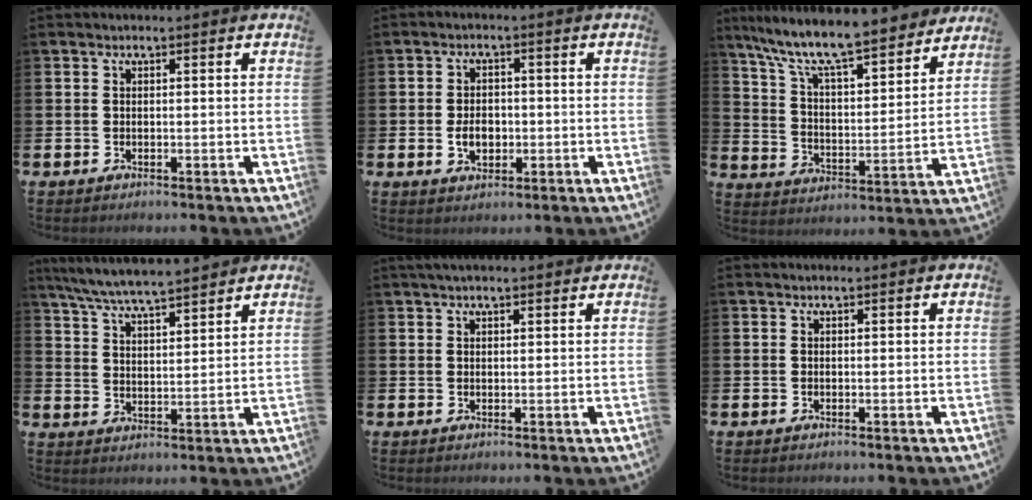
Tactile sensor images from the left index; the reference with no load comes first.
{"total": 3.5, "force": [-0.7, 2.5, 2.3], "torque": [-0.032, -0.001, -0.018]}
{"total": 10.2, "force": [9.2, 1.3, 4.0], "torque": [-0.114, -0.067, 0.156]}
{"total": 6.7, "force": [6.5, 0.1, 1.7], "torque": [-0.057, -0.036, 0.115]}
{"total": 1.9, "force": [1.7, 0.4, 0.8], "torque": [-0.014, 0.003, 0.030]}
{"total": 0.0}